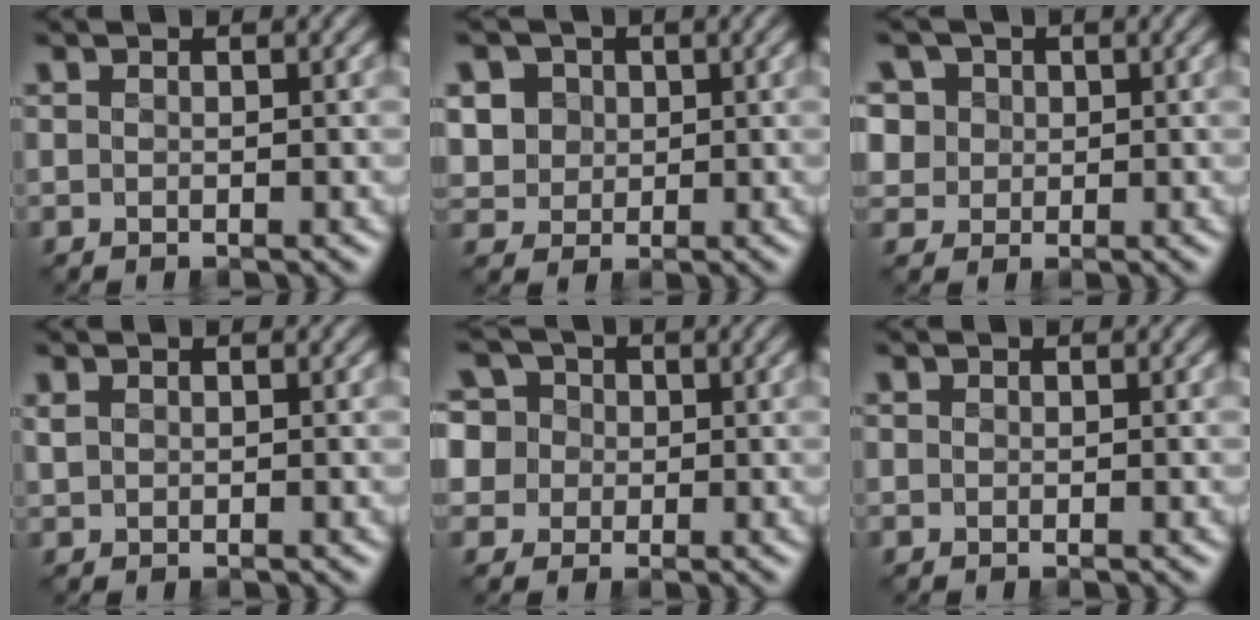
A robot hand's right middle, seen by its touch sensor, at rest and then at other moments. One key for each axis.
{"total": 5.2, "fx": 1.7, "fy": 4.5, "fz": 2.0, "tx": -0.056, "ty": 0.019, "tz": 0.030}
{"total": 6.2, "fx": 2.8, "fy": 5.0, "fz": 2.3, "tx": -0.057, "ty": 0.019, "tz": 0.036}
{"total": 0.8, "fx": 0.4, "fy": 0.5, "fz": 0.4, "tx": -0.014, "ty": 0.000, "tz": 0.013}
{"total": 8.0, "fx": 2.7, "fy": 6.7, "fz": 3.3, "tx": -0.062, "ty": 0.037, "tz": 0.011}
{"total": 0.0}